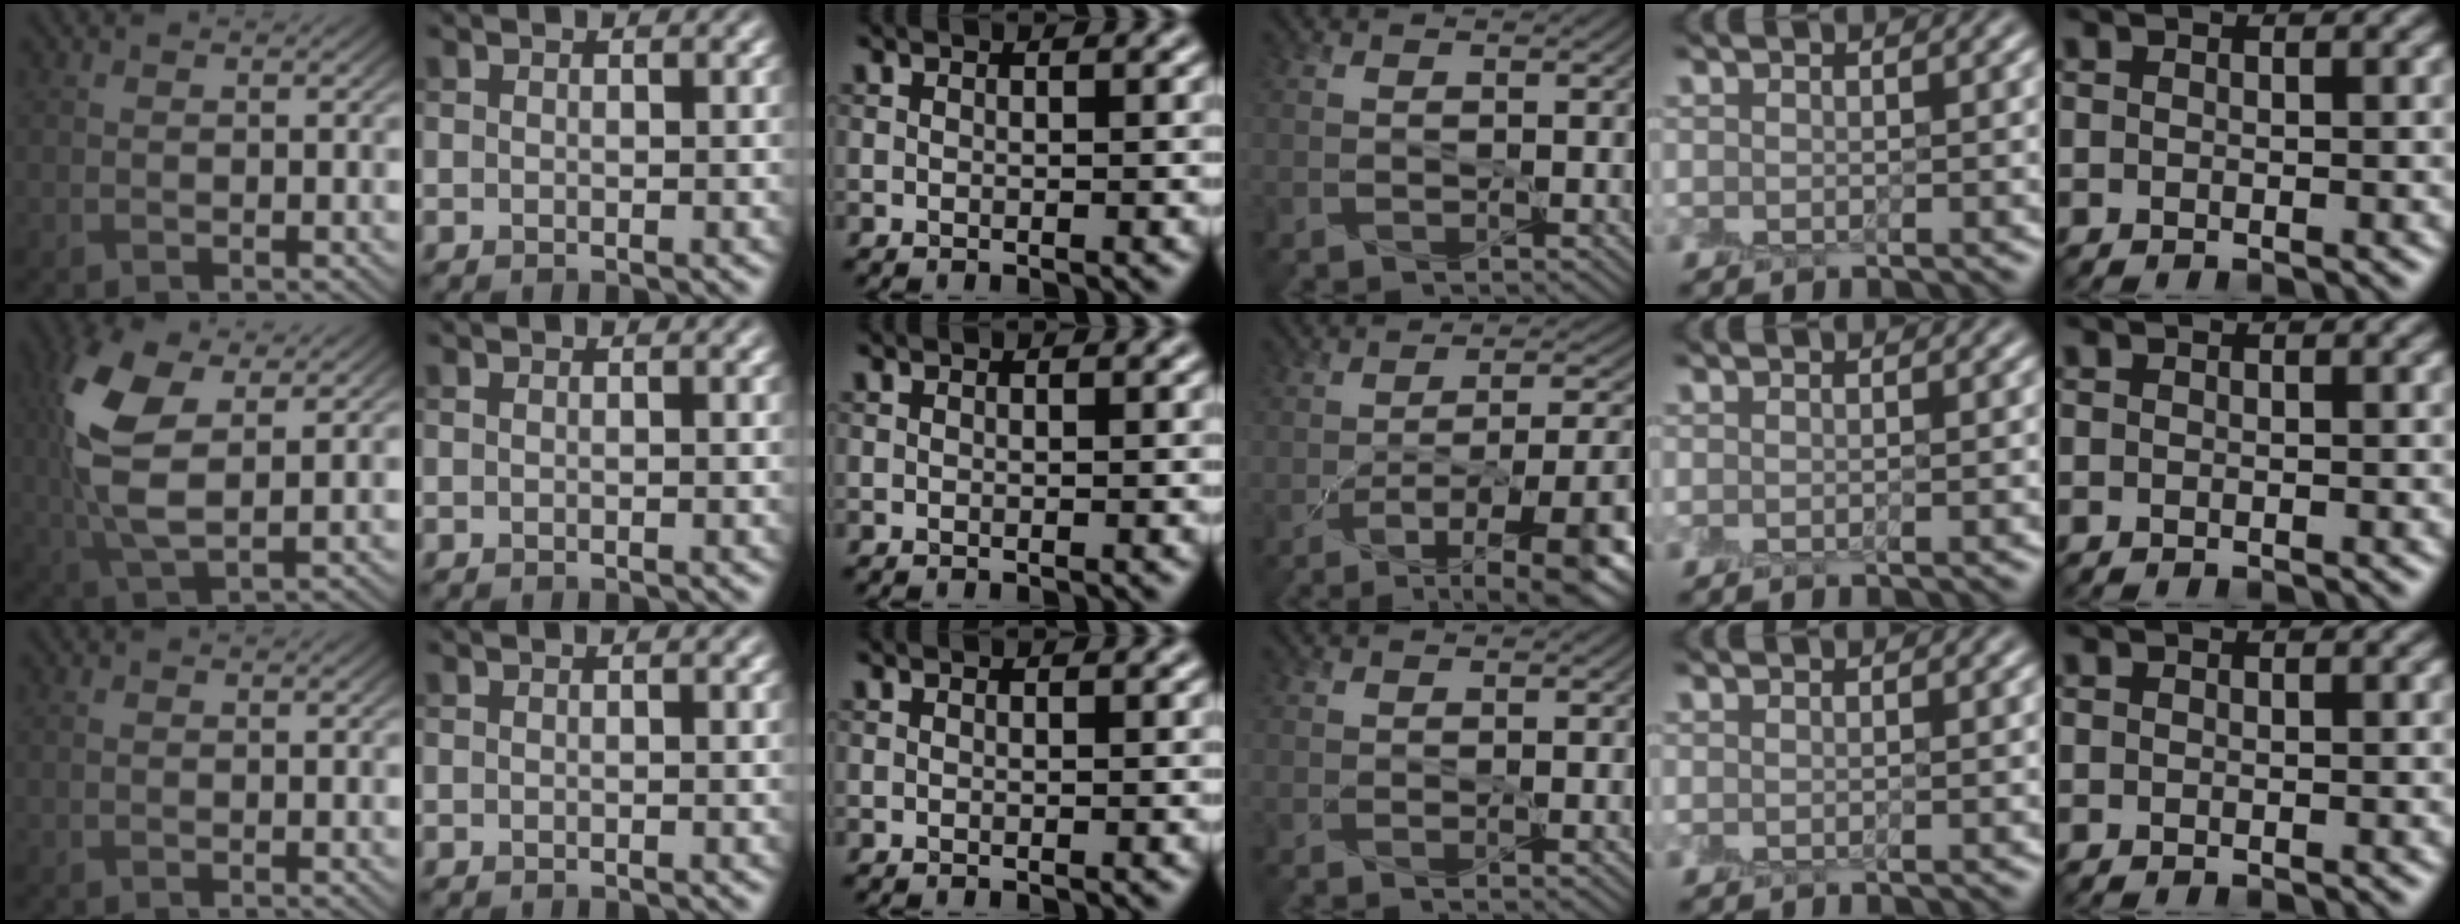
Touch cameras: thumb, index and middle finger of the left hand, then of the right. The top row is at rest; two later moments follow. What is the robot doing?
{"motion": "peel", "object": "small bumper sticker"}